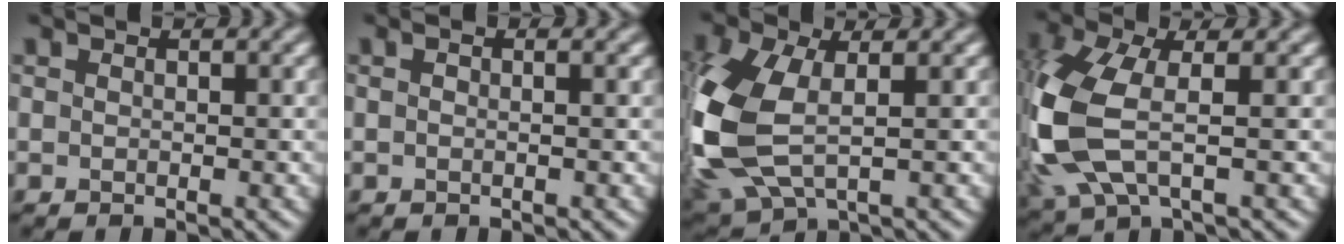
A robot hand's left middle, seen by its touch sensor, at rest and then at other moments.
{"total": 0.6, "force": [0.1, 0.0, 0.5], "torque": [-0.016, 0.000, 0.001]}
{"total": 10.1, "force": [-0.7, 5.9, 8.1], "torque": [-0.228, -0.010, -0.014]}
{"total": 8.6, "force": [-1.0, 4.4, 7.3], "torque": [-0.205, -0.006, -0.028]}